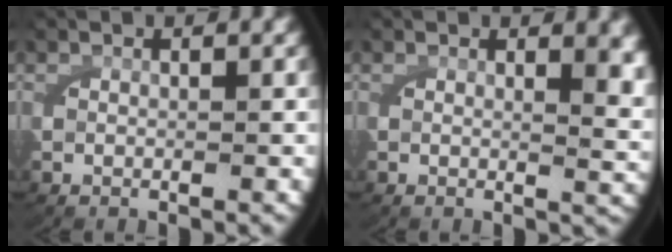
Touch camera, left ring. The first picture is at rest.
{"total": 2.4, "force": [1.1, 0.3, 2.1], "torque": [-0.035, -0.013, 0.019]}